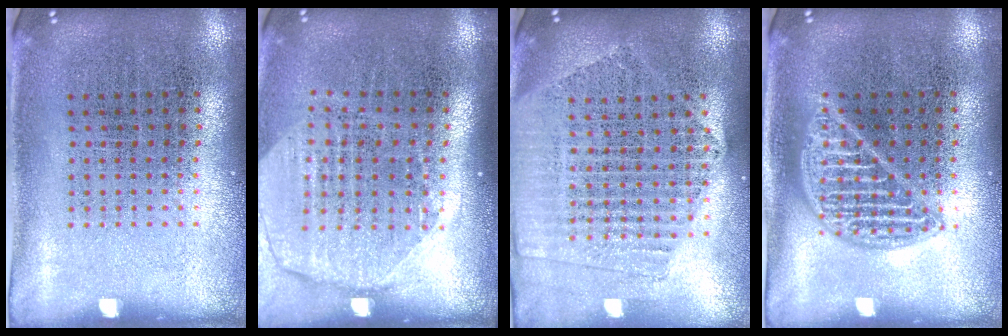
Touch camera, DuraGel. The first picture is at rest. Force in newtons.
{"total": 2.0, "press": 1.7, "slide": 1.0}
{"total": 2.1, "press": 1.9, "slide": 0.9}
{"total": 1.8, "press": 1.8, "slide": 0.2}